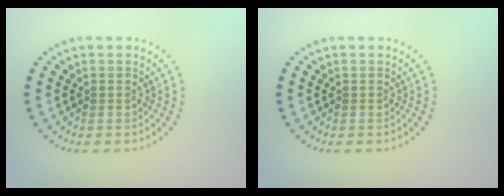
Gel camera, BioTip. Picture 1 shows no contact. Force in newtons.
{"total": 0.0}